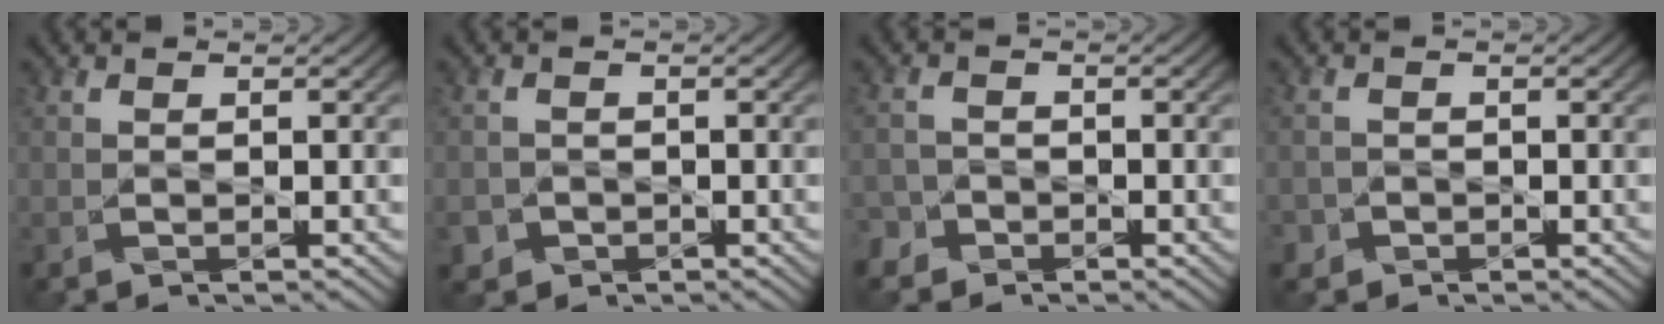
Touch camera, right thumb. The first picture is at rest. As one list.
[{"total": 1.9, "force": [-1.1, 1.6, 0.4], "torque": [-0.010, -0.006, -0.022]}, {"total": 2.3, "force": [-1.7, 1.5, 0.4], "torque": [-0.009, 0.002, -0.040]}, {"total": 1.4, "force": [-0.9, 1.0, 0.1], "torque": [0.000, -0.002, -0.021]}]